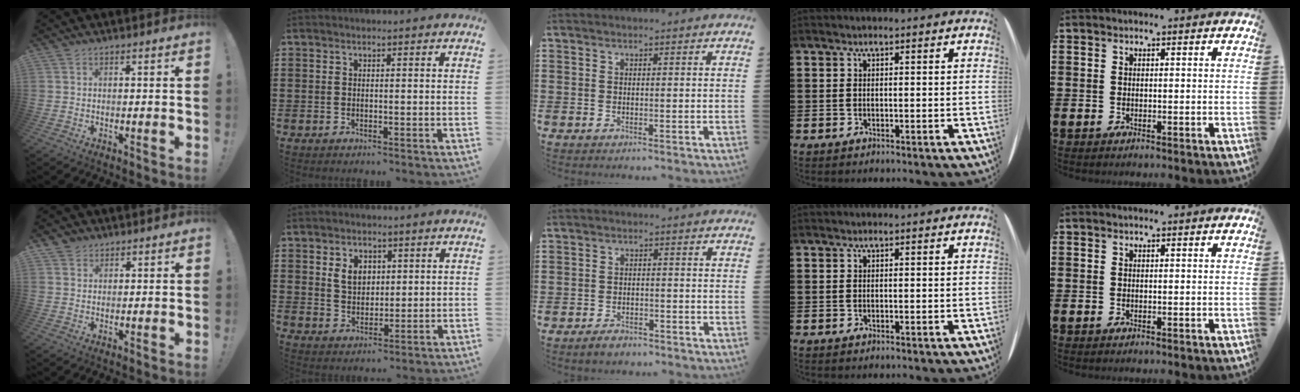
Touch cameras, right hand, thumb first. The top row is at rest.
{"thumb": {"total": 2.8, "force": [2.1, 1.9, 0.1], "torque": [0.007, -0.012, 0.036]}, "index": {"total": 4.3, "force": [1.5, 3.3, 2.4], "torque": [-0.052, 0.008, 0.024]}, "middle": {"total": 2.1, "force": [-1.9, 0.6, 0.7], "torque": [-0.015, 0.002, -0.036]}}